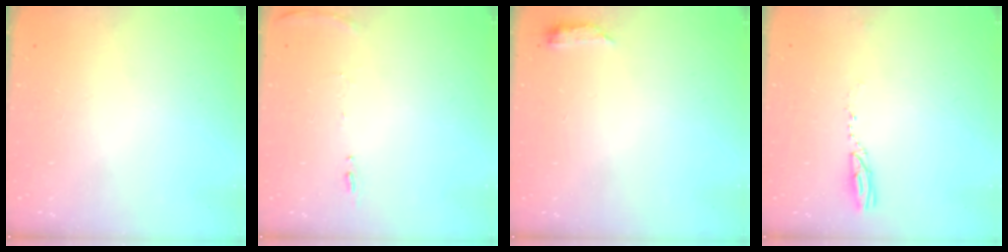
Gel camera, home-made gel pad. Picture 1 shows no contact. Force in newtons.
{"total": 6.6, "press": 6.5, "slide": 0.7}
{"total": 3.5, "press": 3.5, "slide": 0.6}
{"total": 3.3, "press": 3.2, "slide": 0.5}